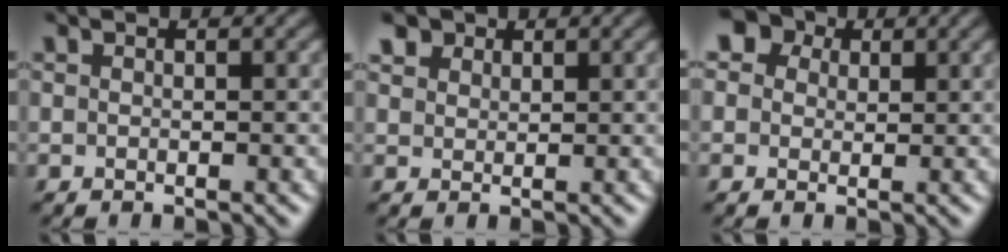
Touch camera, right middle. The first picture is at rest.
{"total": 1.9, "force": [1.5, 1.1, 0.2], "torque": [-0.009, 0.005, 0.030]}
{"total": 5.5, "force": [3.1, 4.0, 2.0], "torque": [-0.051, 0.008, 0.035]}